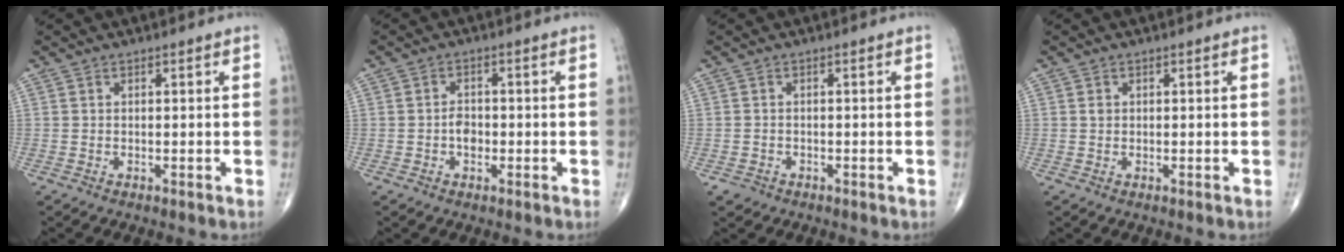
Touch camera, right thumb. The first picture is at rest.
{"total": 2.8, "force": [-0.7, 2.0, 1.8], "torque": [-0.020, 0.008, -0.015]}
{"total": 1.6, "force": [-0.9, 1.3, 0.2], "torque": [-0.003, 0.004, -0.014]}
{"total": 0.8, "force": [0.1, 0.7, 0.4], "torque": [-0.004, 0.001, 0.003]}